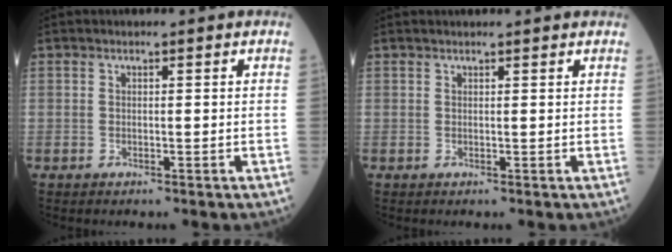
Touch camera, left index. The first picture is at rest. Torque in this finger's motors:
{"motor_torque": [0.86, -1.28, -0.11, 0.00]}